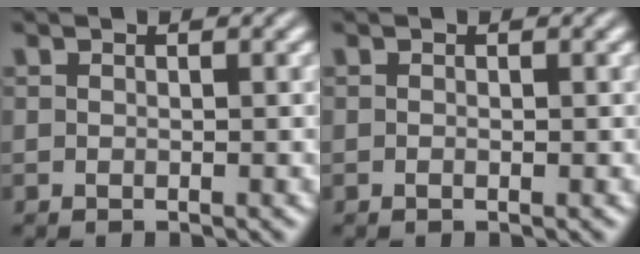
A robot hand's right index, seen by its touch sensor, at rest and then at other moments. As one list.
[{"total": 2.1, "force": [-0.3, -2.1, -0.4], "torque": [0.020, -0.011, 0.005]}]